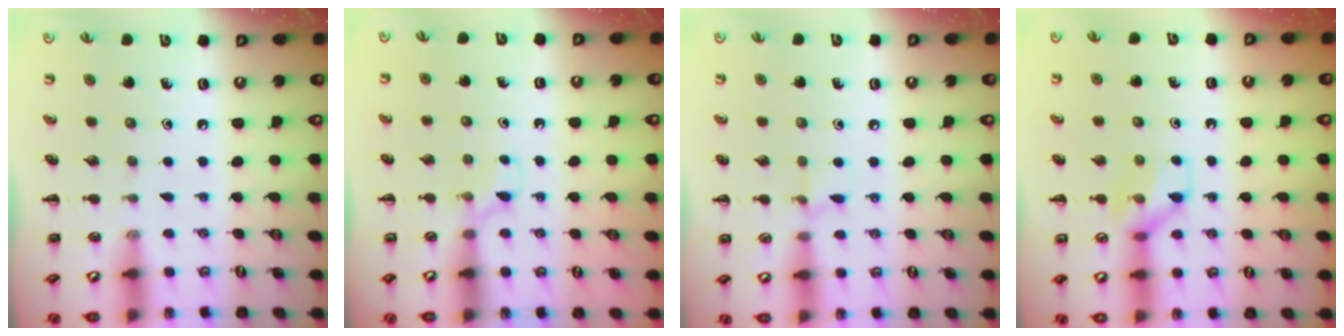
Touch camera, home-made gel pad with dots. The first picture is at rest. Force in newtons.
{"total": 3.6, "press": 3.3, "slide": 1.3}
{"total": 5.2, "press": 4.9, "slide": 1.7}
{"total": 9.2, "press": 9.2, "slide": 0.7}